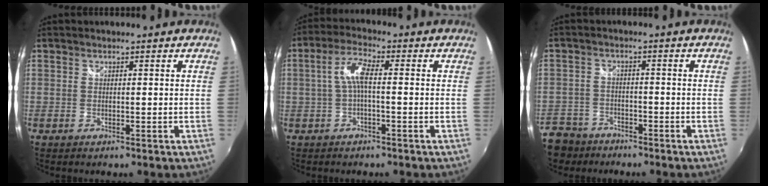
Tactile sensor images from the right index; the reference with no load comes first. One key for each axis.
{"total": 5.2, "fx": -0.3, "fy": 1.3, "fz": 5.1, "tx": -0.106, "ty": 0.014, "tz": -0.006}
{"total": 8.4, "fx": -6.0, "fy": 5.8, "fz": 1.5, "tx": -0.065, "ty": 0.009, "tz": -0.109}